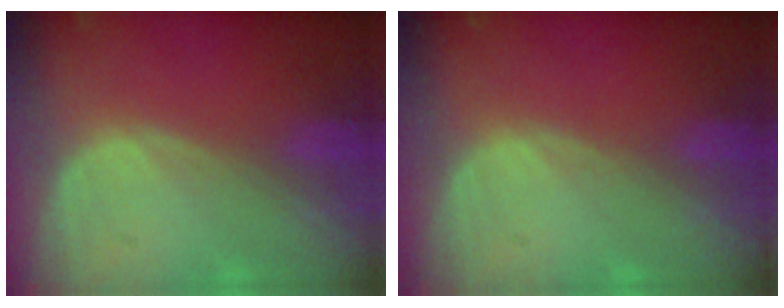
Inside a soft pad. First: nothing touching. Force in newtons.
{"total": 0.0}